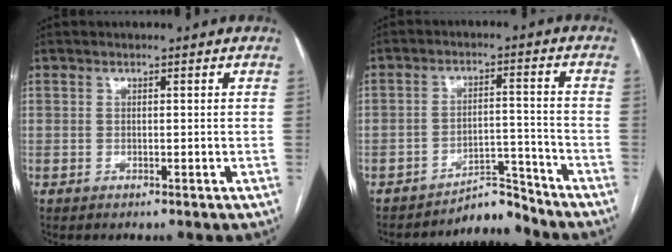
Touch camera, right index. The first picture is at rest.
{"total": 4.9, "force": [-4.8, 0.4, -0.6], "torque": [0.018, 0.025, -0.073]}